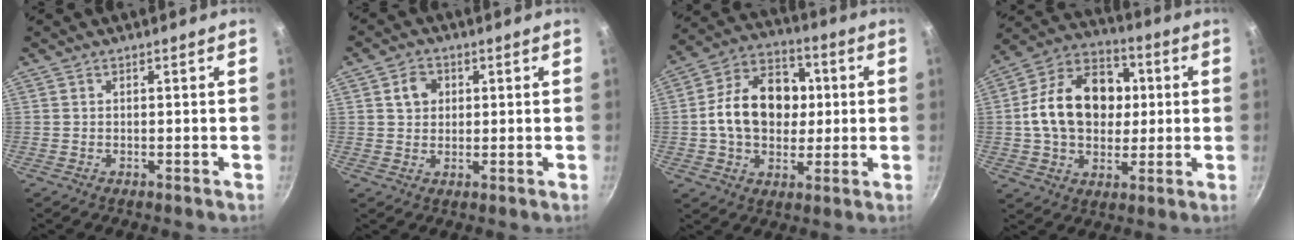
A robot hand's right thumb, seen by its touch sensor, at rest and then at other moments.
{"total": 4.4, "force": [1.2, 3.7, 2.1], "torque": [-0.014, 0.007, 0.017]}
{"total": 16.6, "force": [0.9, 12.3, 11.1], "torque": [-0.146, 0.023, 0.003]}
{"total": 18.7, "force": [1.6, 13.9, 12.4], "torque": [-0.171, 0.024, 0.014]}